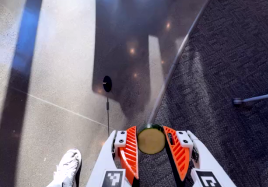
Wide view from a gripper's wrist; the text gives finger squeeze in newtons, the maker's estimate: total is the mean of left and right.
{"total": 8.6, "left": 8.3, "right": 8.9}